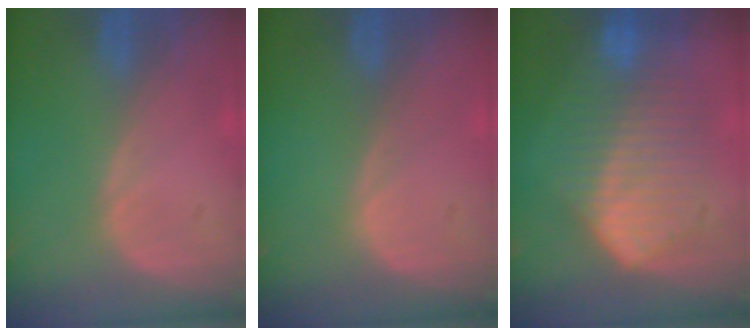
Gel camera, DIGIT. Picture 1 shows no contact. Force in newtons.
{"total": 0.0}
{"total": 10.5, "press": 10.5, "slide": 0.6}